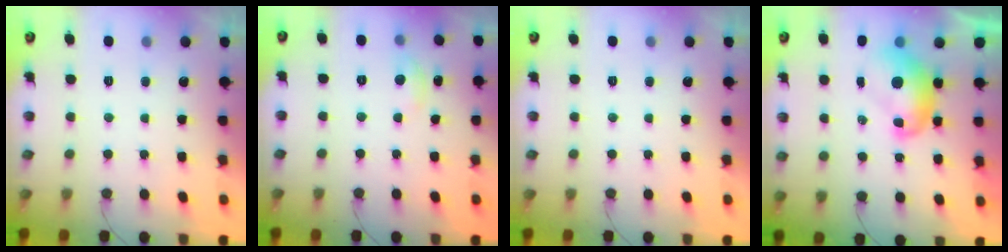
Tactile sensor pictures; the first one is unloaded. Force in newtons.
{"total": 2.7, "press": 2.7, "slide": 0.4}
{"total": 0.0}
{"total": 9.1, "press": 9.1, "slide": 0.6}